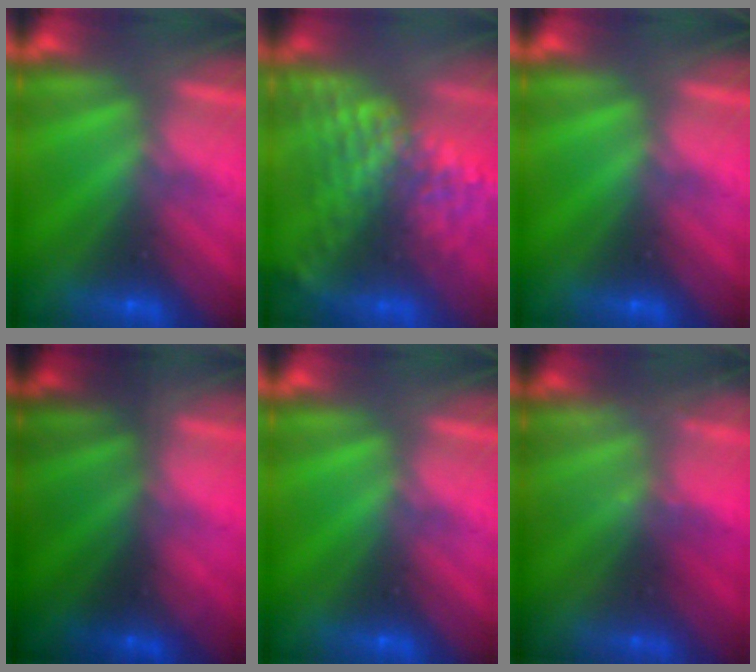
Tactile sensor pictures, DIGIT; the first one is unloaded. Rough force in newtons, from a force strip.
{"total": 7.7}
{"total": 0.0}
{"total": 1.5}
{"total": 0.0}
{"total": 2.3}